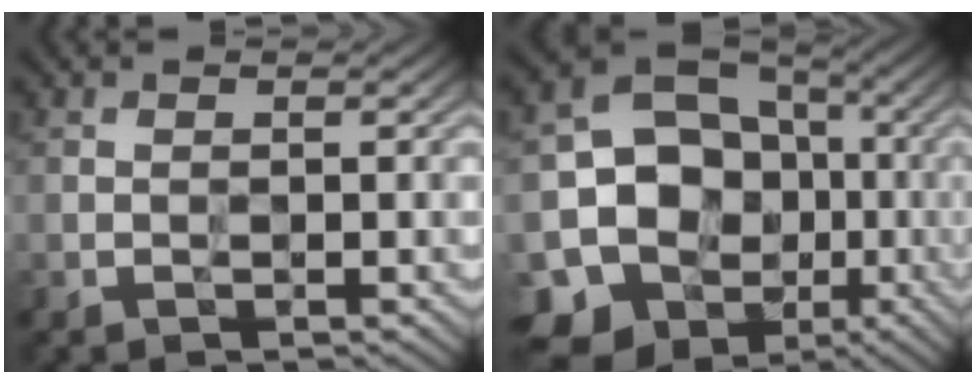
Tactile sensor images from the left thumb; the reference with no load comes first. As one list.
[{"total": 17.3, "force": [-5.1, 14.8, 7.5], "torque": [-0.169, -0.018, -0.091]}]